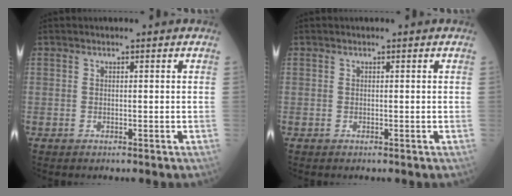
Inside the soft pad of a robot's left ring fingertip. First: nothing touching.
{"total": 0.0}